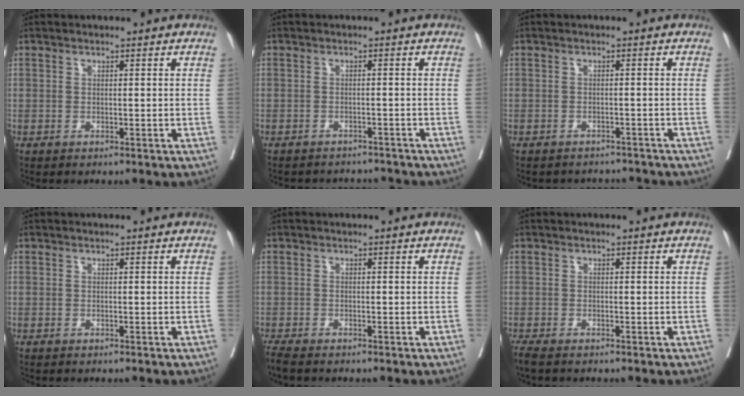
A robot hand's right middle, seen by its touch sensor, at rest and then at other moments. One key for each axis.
{"total": 6.7, "fx": -6.5, "fy": 1.7, "fz": 0.6, "tx": -0.011, "ty": 0.004, "tz": -0.076}
{"total": 5.2, "fx": -5.0, "fy": 1.4, "fz": 0.0, "tx": 0.001, "ty": 0.003, "tz": -0.058}
{"total": 0.0}
{"total": 2.4, "fx": -2.1, "fy": 0.3, "fz": 1.1, "tx": -0.028, "ty": -0.010, "tz": -0.039}
{"total": 2.1, "fx": -1.8, "fy": 0.3, "fz": 1.1, "tx": -0.027, "ty": -0.010, "tz": -0.033}